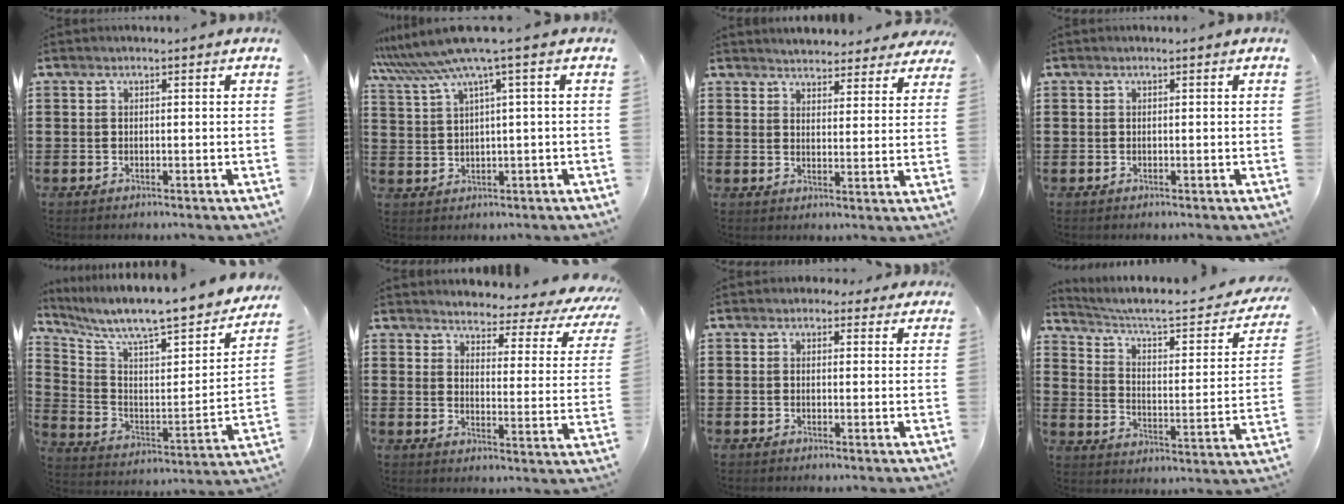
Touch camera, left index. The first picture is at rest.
{"total": 6.3, "force": [3.1, -0.5, 5.4], "torque": [-0.131, -0.028, 0.047]}
{"total": 3.8, "force": [3.7, 0.4, -0.1], "torque": [-0.007, -0.019, 0.066]}
{"total": 0.0}
{"total": 8.1, "force": [7.0, 1.0, 3.9], "torque": [-0.094, -0.070, 0.109]}
{"total": 3.1, "force": [2.9, 0.8, 0.9], "torque": [-0.030, -0.028, 0.041]}
{"total": 1.6, "force": [0.7, 1.4, 0.3], "torque": [-0.005, 0.006, 0.011]}
{"total": 5.3, "force": [4.1, 0.9, 3.2], "torque": [-0.083, -0.032, 0.061]}